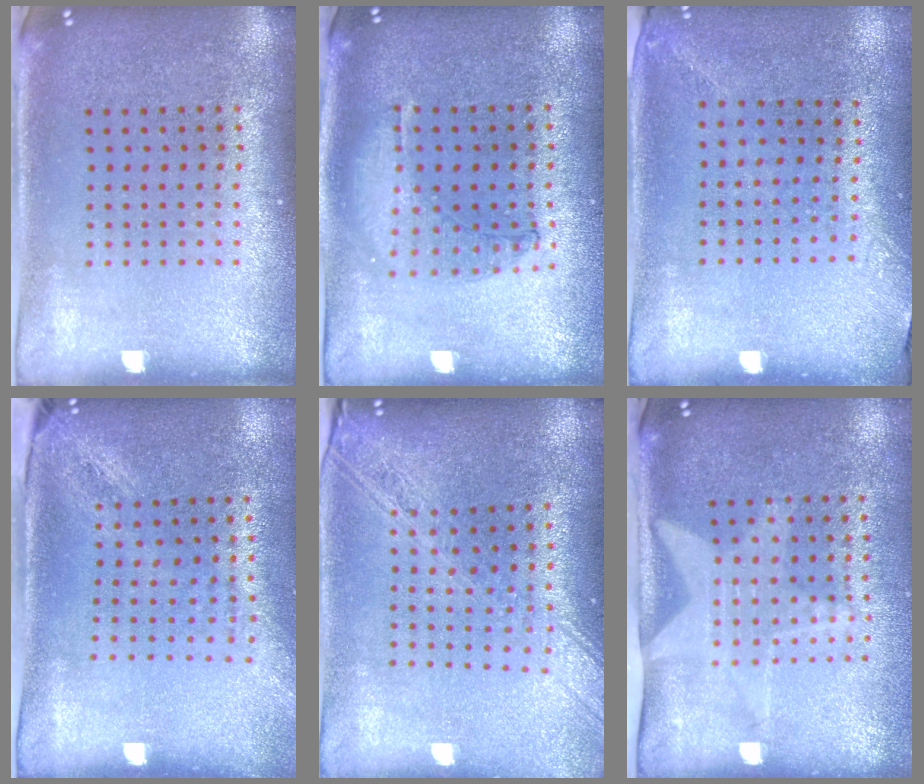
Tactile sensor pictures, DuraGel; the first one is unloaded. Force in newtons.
{"total": 0.7, "press": 0.7, "slide": 0.2}
{"total": 1.4, "press": 1.1, "slide": 0.9}
{"total": 2.0, "press": 1.6, "slide": 1.3}
{"total": 2.2, "press": 1.9, "slide": 1.2}
{"total": 2.0, "press": 1.5, "slide": 1.3}